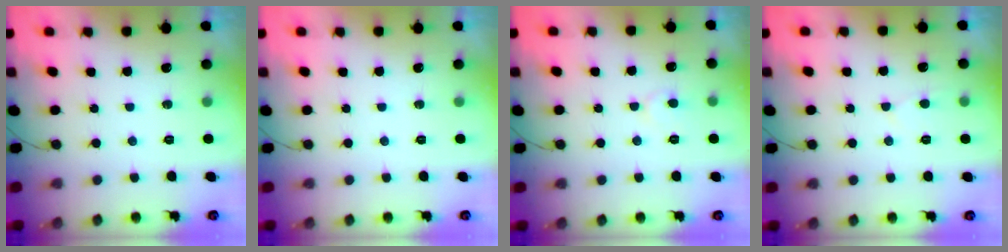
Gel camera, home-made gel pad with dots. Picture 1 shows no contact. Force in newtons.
{"total": 0.0}
{"total": 4.2, "press": 4.2, "slide": 0.4}
{"total": 2.7, "press": 2.7, "slide": 0.3}